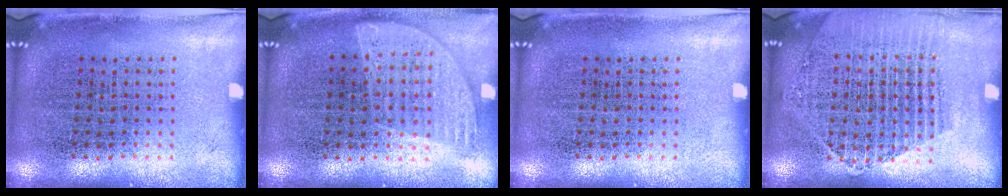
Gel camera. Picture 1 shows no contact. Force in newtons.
{"total": 0.8, "press": 0.8, "slide": 0.2}
{"total": 0.0}
{"total": 1.7, "press": 1.6, "slide": 0.4}